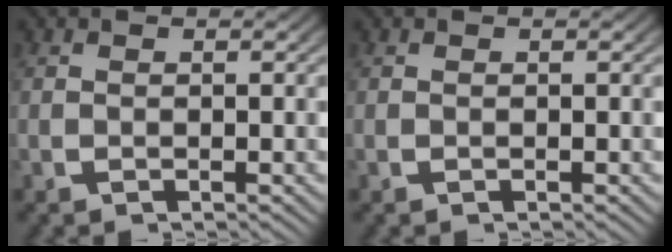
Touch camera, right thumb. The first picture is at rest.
{"total": 0.0}